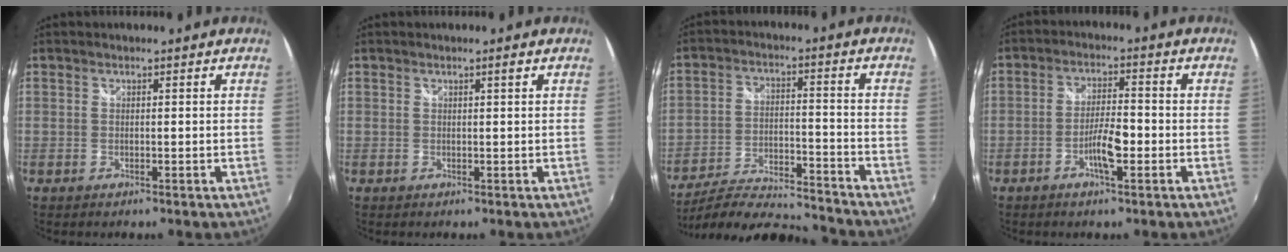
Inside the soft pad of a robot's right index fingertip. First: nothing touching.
{"total": 0.6, "force": [0.3, -0.2, 0.6], "torque": [-0.008, 0.001, 0.004]}
{"total": 17.4, "force": [-16.0, 2.7, 6.3], "torque": [-0.125, -0.020, -0.253]}
{"total": 5.6, "force": [-2.3, 1.4, 4.9], "torque": [-0.096, 0.002, -0.040]}